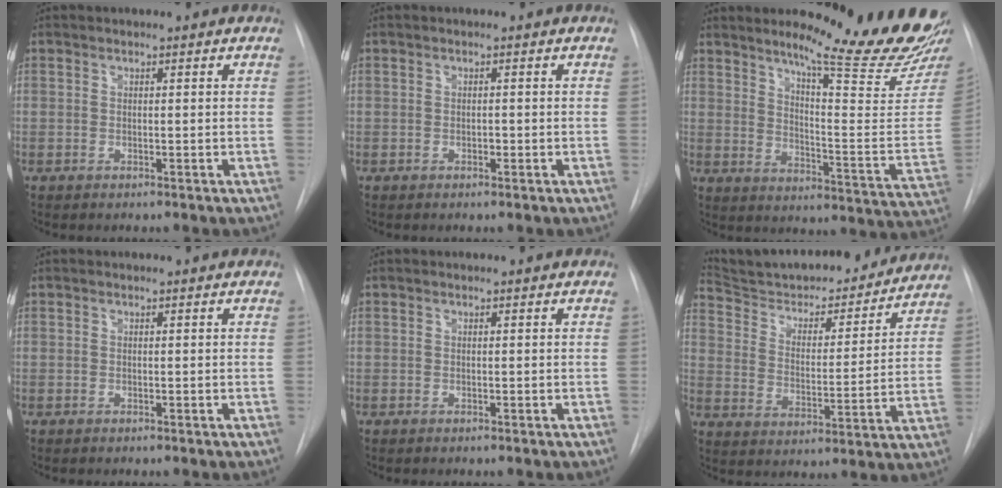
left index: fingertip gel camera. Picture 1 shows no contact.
{"total": 0.5, "force": [-0.2, 0.3, 0.4], "torque": [-0.004, 0.002, -0.004]}
{"total": 19.8, "force": [17.3, -0.7, 9.6], "torque": [-0.136, -0.108, 0.223]}
{"total": 0.0}
{"total": 0.0}
{"total": 22.9, "force": [21.3, 4.6, 7.1], "torque": [-0.106, -0.016, 0.303]}